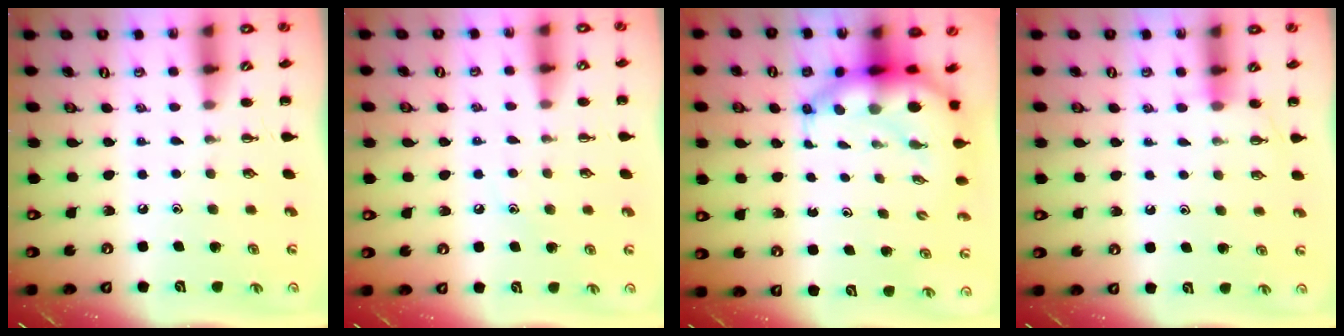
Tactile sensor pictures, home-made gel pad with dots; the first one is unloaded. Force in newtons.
{"total": 7.1, "press": 6.9, "slide": 1.9}
{"total": 6.9, "press": 6.7, "slide": 1.7}
{"total": 4.1, "press": 3.9, "slide": 1.0}